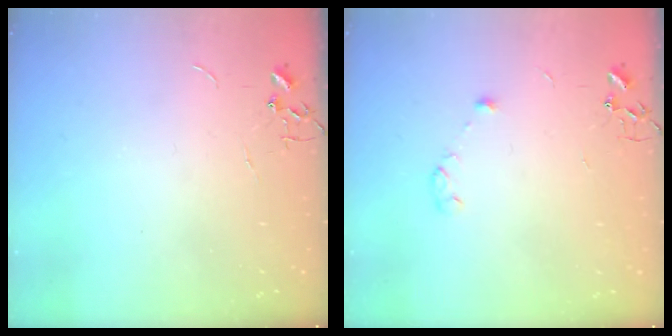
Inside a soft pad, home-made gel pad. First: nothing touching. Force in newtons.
{"total": 3.4, "press": 3.4, "slide": 0.6}